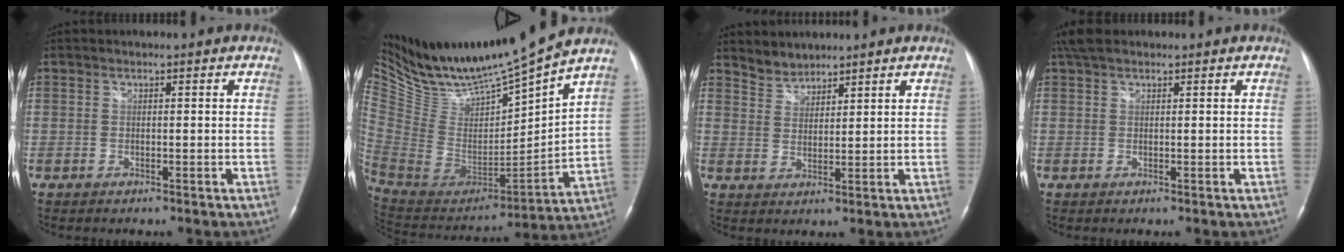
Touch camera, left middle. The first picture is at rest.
{"total": 21.6, "force": [19.6, 0.9, 9.1], "torque": [-0.173, -0.049, 0.353]}
{"total": 3.3, "force": [3.1, 1.1, -0.3], "torque": [0.007, 0.008, 0.062]}
{"total": 3.4, "force": [2.6, 1.3, 1.7], "torque": [-0.040, 0.024, 0.052]}